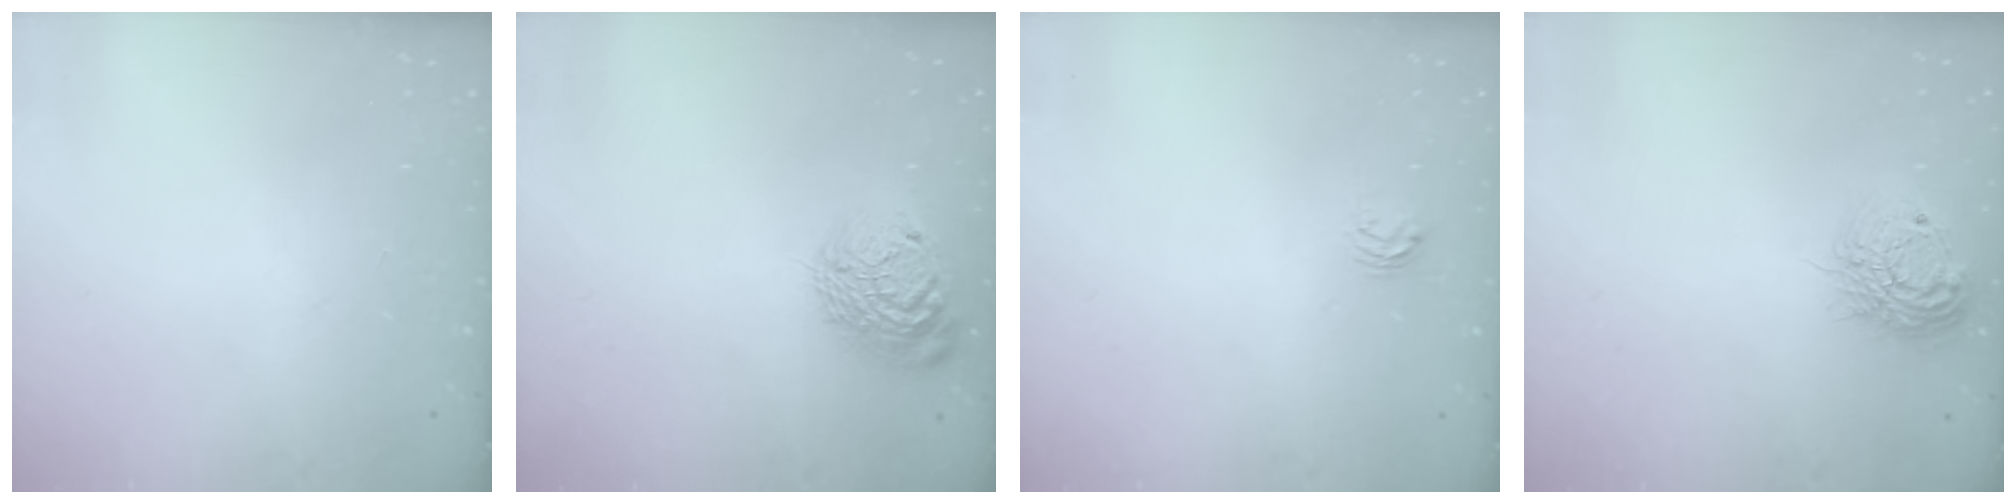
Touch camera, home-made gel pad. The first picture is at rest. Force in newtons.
{"total": 15.6, "press": 15.5, "slide": 1.1}
{"total": 3.6, "press": 3.5, "slide": 0.5}
{"total": 14.4, "press": 14.4, "slide": 1.0}